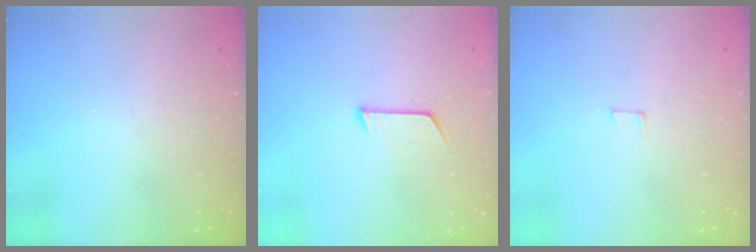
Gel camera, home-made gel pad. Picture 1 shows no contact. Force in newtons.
{"total": 6.3, "press": 6.3, "slide": 0.5}
{"total": 4.3, "press": 4.3, "slide": 0.4}